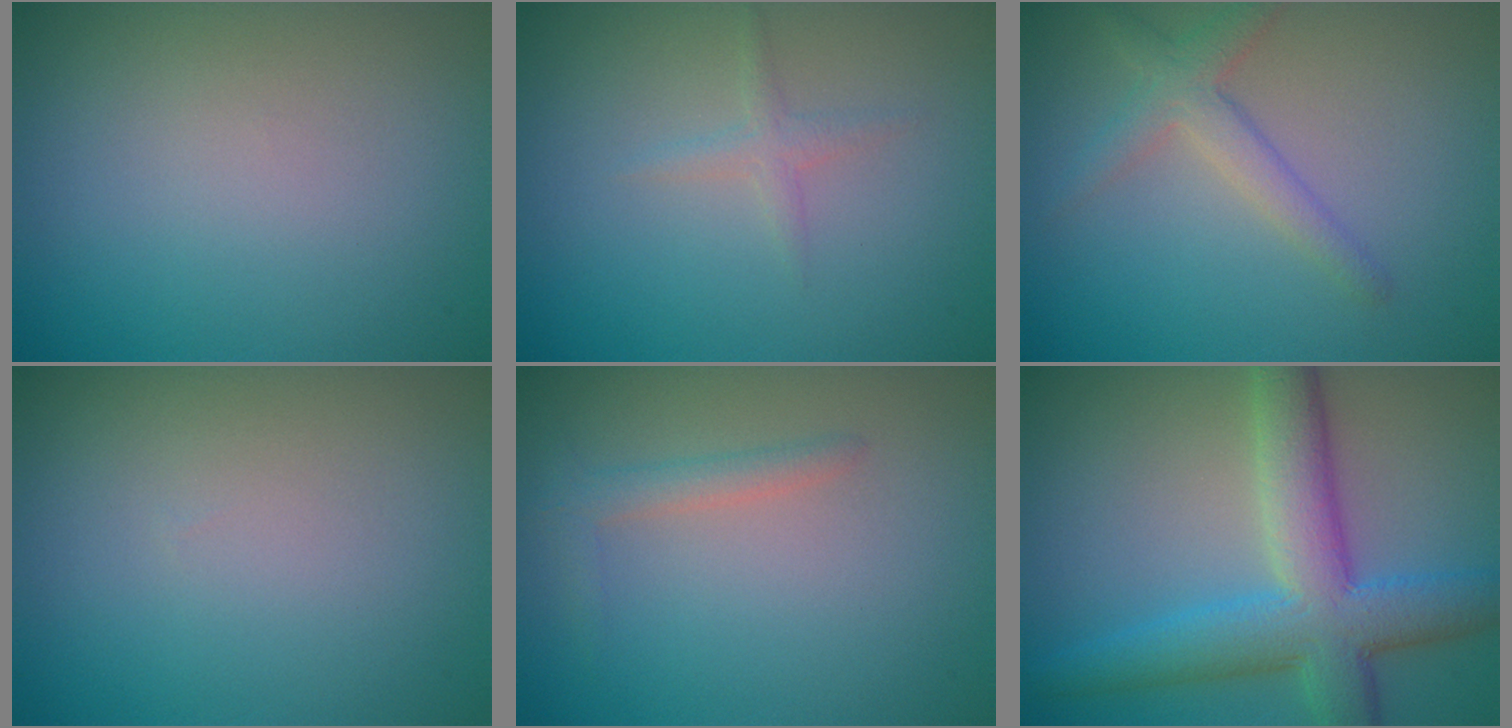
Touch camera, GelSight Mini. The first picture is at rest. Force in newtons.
{"total": 1.1, "press": 1.1, "slide": 0.0}
{"total": 2.7, "press": 2.7, "slide": 0.1}
{"total": 0.0}
{"total": 1.6, "press": 1.6, "slide": 0.1}
{"total": 7.7, "press": 7.7, "slide": 0.2}